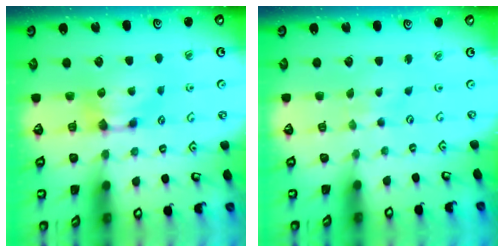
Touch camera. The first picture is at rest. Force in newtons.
{"total": 2.7, "press": 2.6, "slide": 0.4}